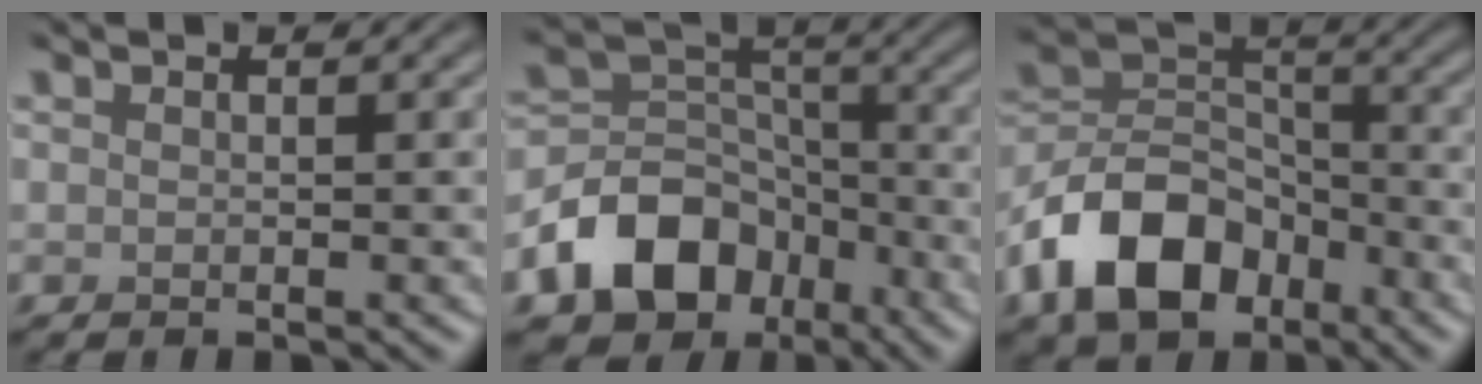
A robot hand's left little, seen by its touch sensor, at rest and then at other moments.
{"total": 9.6, "force": [-5.1, 6.8, 4.4], "torque": [-0.076, -0.002, -0.101]}
{"total": 9.6, "force": [-5.3, 6.1, 5.2], "torque": [-0.098, 0.004, -0.112]}